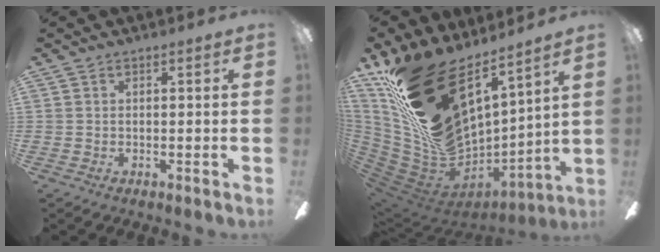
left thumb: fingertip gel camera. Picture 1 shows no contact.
{"total": 27.4, "force": [15.5, 14.4, 17.4], "torque": [-0.323, -0.115, 0.309]}